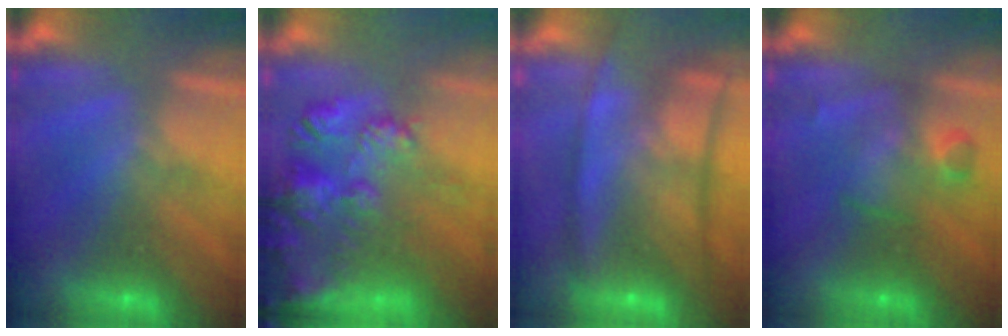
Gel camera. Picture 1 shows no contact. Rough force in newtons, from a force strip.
{"total": 9.6}
{"total": 7.1}
{"total": 3.1}